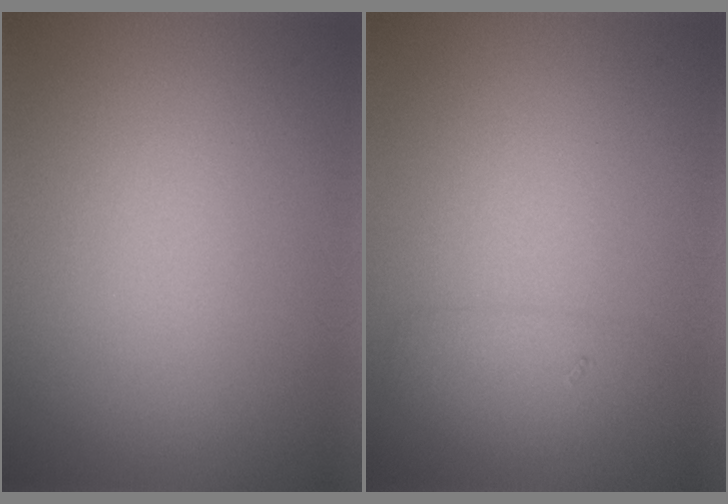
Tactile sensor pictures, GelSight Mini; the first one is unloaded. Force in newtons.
{"total": 1.6, "press": 1.6, "slide": 0.1}